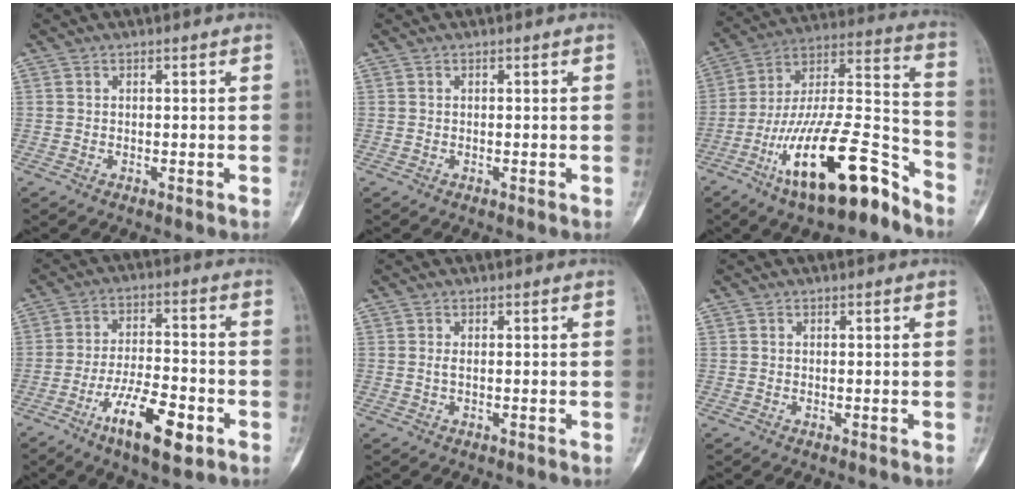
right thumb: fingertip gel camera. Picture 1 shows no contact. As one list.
[{"total": 0.0}, {"total": 23.5, "force": [-14.1, 7.0, 17.5], "torque": [-0.301, 0.086, -0.243]}, {"total": 12.1, "force": [-5.9, 4.0, 9.8], "torque": [-0.171, 0.024, -0.097]}, {"total": 0.8, "force": [0.0, 0.3, 0.7], "torque": [-0.019, -0.002, 0.001]}, {"total": 0.0}]